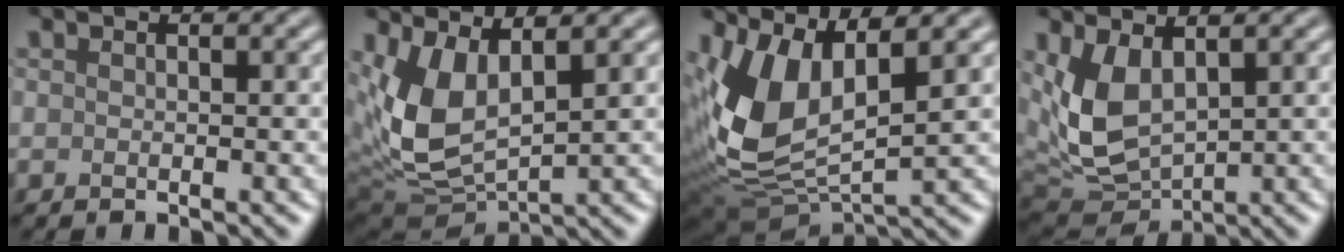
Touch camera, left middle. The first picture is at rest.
{"total": 7.3, "force": [1.9, 3.7, 6.1], "torque": [-0.144, -0.012, 0.038]}
{"total": 8.9, "force": [2.4, 4.6, 7.2], "torque": [-0.168, -0.006, 0.047]}
{"total": 6.3, "force": [1.5, 3.6, 4.9], "torque": [-0.122, -0.016, 0.036]}